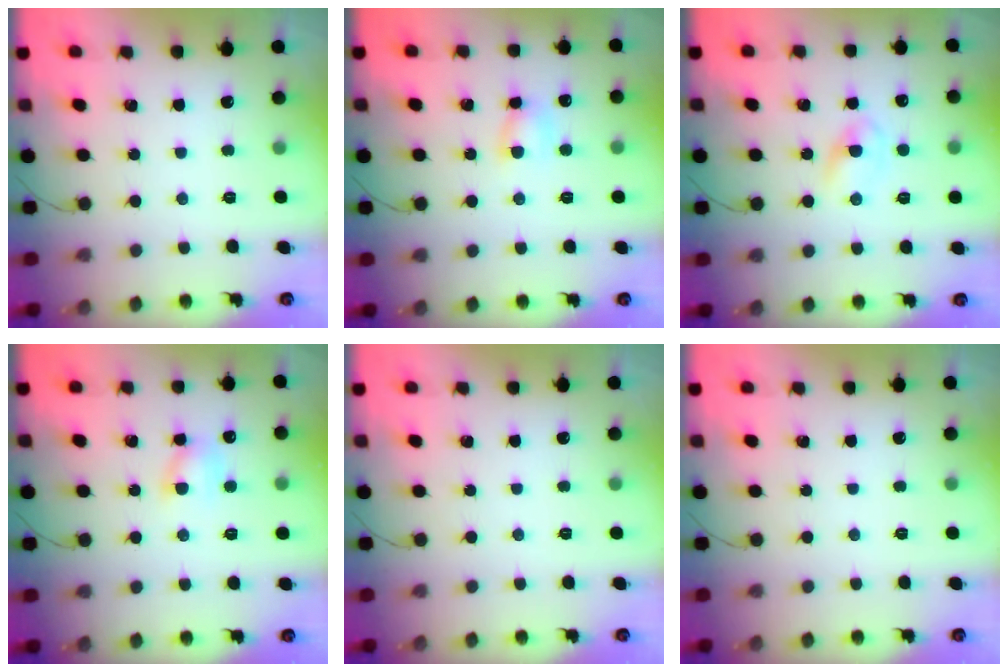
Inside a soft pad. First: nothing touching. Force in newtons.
{"total": 4.7, "press": 4.6, "slide": 0.8}
{"total": 2.7, "press": 2.4, "slide": 1.4}
{"total": 5.9, "press": 5.7, "slide": 1.4}
{"total": 0.0}
{"total": 0.0}